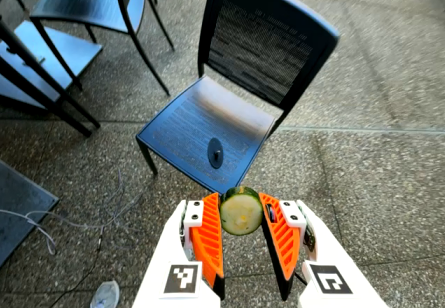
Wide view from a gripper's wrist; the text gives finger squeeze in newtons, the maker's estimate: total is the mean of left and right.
{"total": 9.5, "left": 8.8, "right": 10.2}